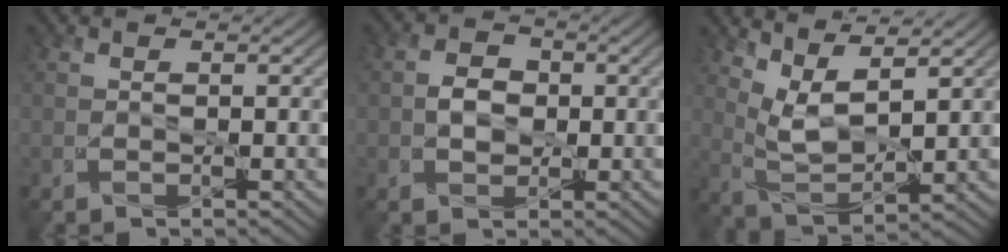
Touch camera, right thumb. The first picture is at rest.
{"total": 2.9, "force": [-0.3, 2.5, 1.6], "torque": [-0.032, 0.000, -0.008]}
{"total": 6.5, "force": [4.5, 2.0, 4.3], "torque": [-0.100, -0.006, 0.098]}